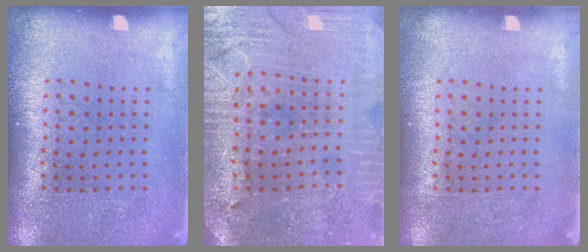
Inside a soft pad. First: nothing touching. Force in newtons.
{"total": 1.5, "press": 1.4, "slide": 0.2}
{"total": 0.0}